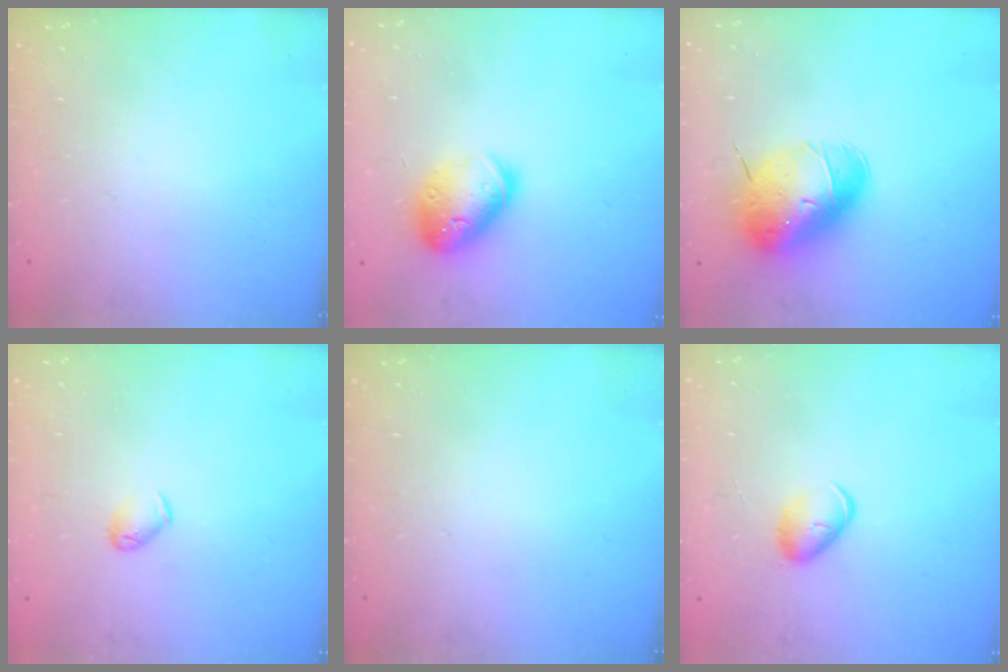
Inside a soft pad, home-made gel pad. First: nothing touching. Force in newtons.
{"total": 15.4, "press": 15.2, "slide": 2.2}
{"total": 10.9, "press": 10.7, "slide": 1.9}
{"total": 3.6, "press": 3.5, "slide": 0.8}
{"total": 0.0}
{"total": 6.4, "press": 6.3, "slide": 0.9}